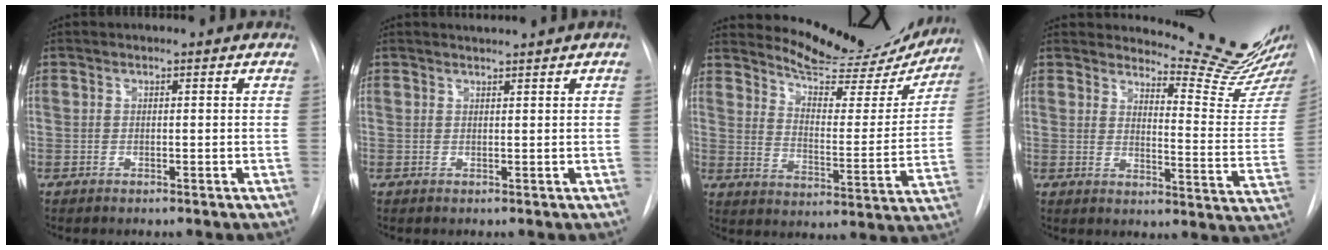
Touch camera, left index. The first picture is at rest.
{"total": 1.1, "force": [0.9, -0.6, 0.0], "torque": [-0.003, -0.005, 0.021]}
{"total": 18.4, "force": [17.5, 3.4, 4.6], "torque": [-0.058, -0.058, 0.223]}
{"total": 13.9, "force": [13.6, -1.3, 2.8], "torque": [-0.036, -0.120, 0.159]}